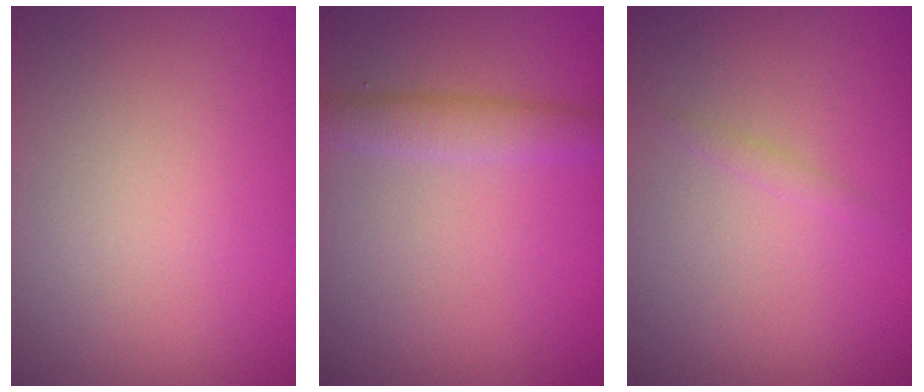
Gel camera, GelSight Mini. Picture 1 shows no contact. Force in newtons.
{"total": 2.4, "press": 2.4, "slide": 0.1}
{"total": 0.7, "press": 0.7, "slide": 0.0}